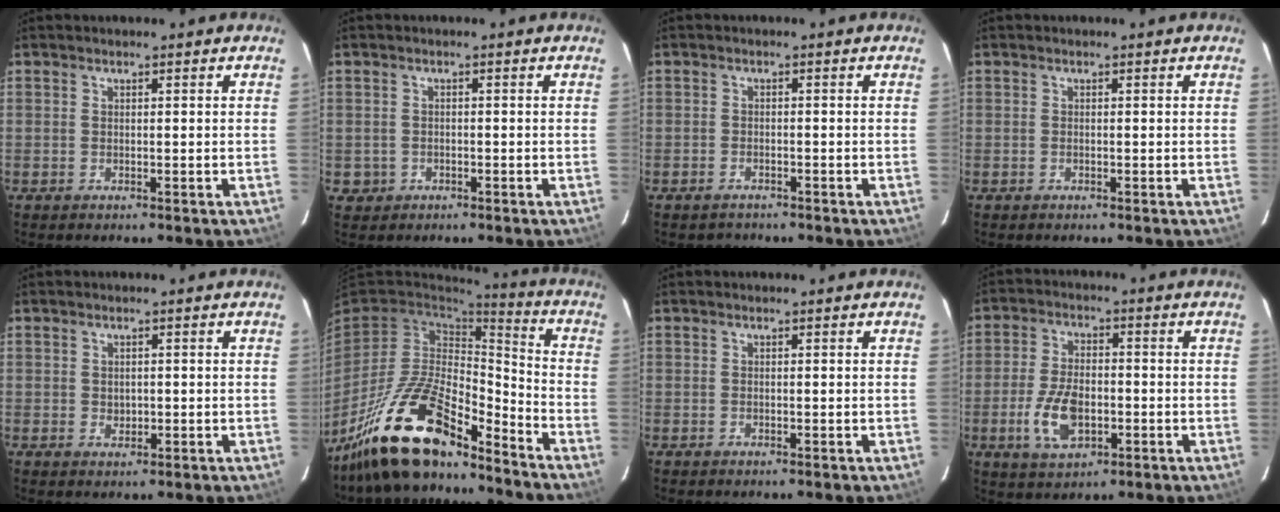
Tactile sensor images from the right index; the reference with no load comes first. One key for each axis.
{"total": 2.4, "fx": -0.7, "fy": 2.3, "fz": 0.2, "tx": -0.009, "ty": 0.003, "tz": -0.005}
{"total": 1.8, "fx": -1.5, "fy": 1.0, "fz": 0.1, "tx": -0.005, "ty": 0.003, "tz": -0.024}
{"total": 0.0}
{"total": 1.5, "fx": 0.0, "fy": 1.4, "fz": 0.6, "tx": -0.007, "ty": 0.001, "tz": 0.002}
{"total": 19.7, "fx": -14.9, "fy": 6.0, "fz": 11.4, "tx": -0.239, "ty": -0.020, "tz": -0.275}
{"total": 0.0}
{"total": 9.5, "fx": -2.8, "fy": 5.2, "fz": 7.4, "tx": -0.156, "ty": -0.004, "tz": -0.045}